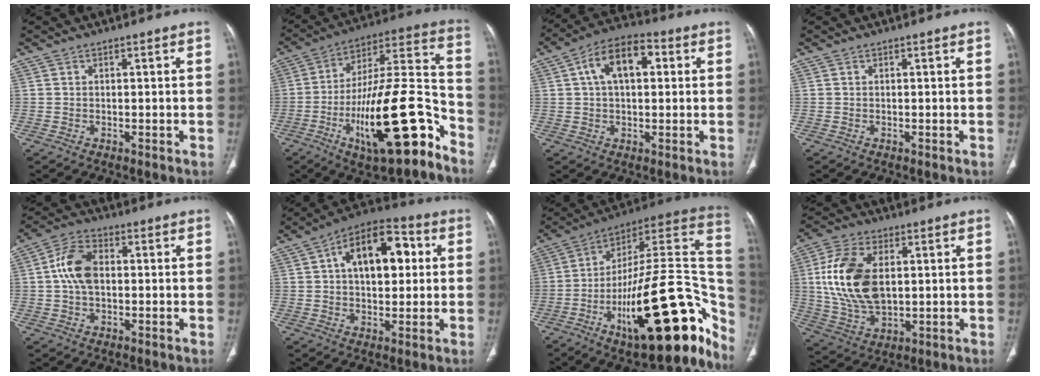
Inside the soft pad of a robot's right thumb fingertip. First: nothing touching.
{"total": 25.3, "force": [-11.9, 7.6, 21.0], "torque": [-0.328, 0.069, -0.185]}
{"total": 11.1, "force": [2.8, 6.2, 8.7], "torque": [-0.135, 0.024, 0.038]}
{"total": 0.0}
{"total": 8.0, "force": [0.6, 5.0, 6.2], "torque": [-0.118, 0.018, 0.005]}
{"total": 15.2, "force": [3.3, 8.6, 12.1], "torque": [-0.153, 0.021, 0.044]}
{"total": 34.0, "force": [-13.4, 11.8, 28.9], "torque": [-0.323, 0.075, -0.201]}
{"total": 16.2, "force": [2.3, 9.5, 12.9], "torque": [-0.249, -0.005, 0.049]}